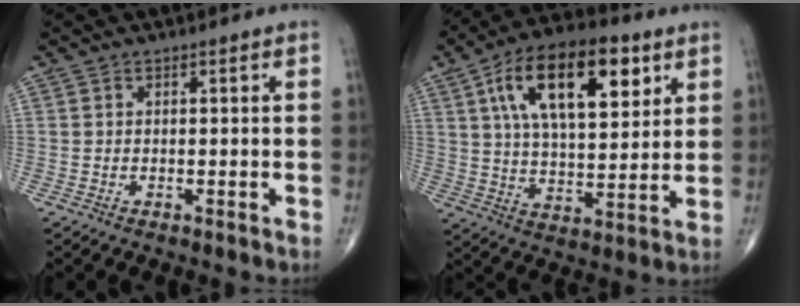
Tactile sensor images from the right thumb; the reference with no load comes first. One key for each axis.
{"total": 20.3, "fx": 8.0, "fy": 9.4, "fz": 16.1, "tx": -0.240, "ty": -0.014, "tz": 0.131}